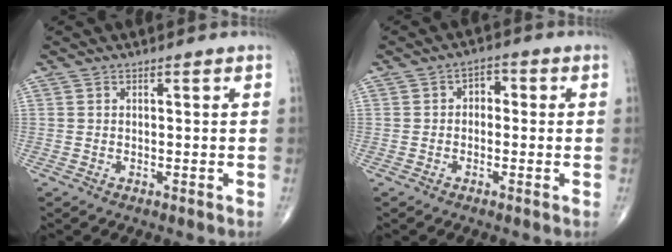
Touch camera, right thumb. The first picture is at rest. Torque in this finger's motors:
{"motor_torque": [0.29, -0.38, 0.23, 0.03, -0.02]}